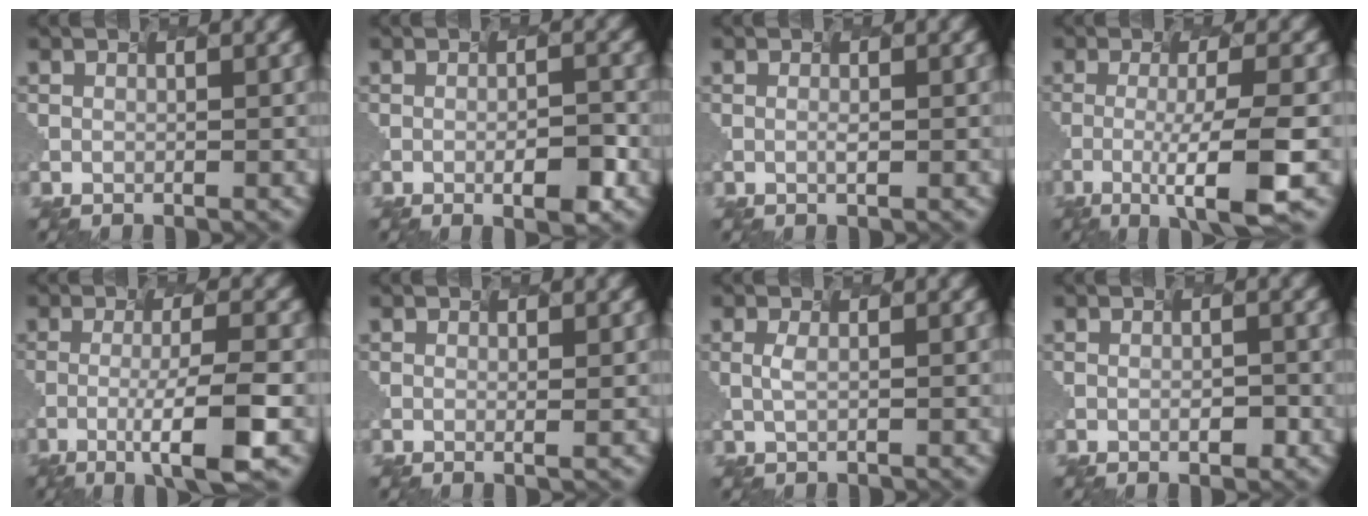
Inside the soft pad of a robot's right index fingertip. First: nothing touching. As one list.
[{"total": 2.6, "force": [-1.6, -0.2, 2.0], "torque": [-0.047, -0.005, 0.006]}, {"total": 0.7, "force": [-0.4, -0.5, -0.1], "torque": [-0.016, -0.004, 0.003]}, {"total": 6.4, "force": [-2.6, 0.4, 5.8], "torque": [-0.097, -0.009, -0.022]}, {"total": 5.6, "force": [-2.5, 0.3, 5.1], "torque": [-0.090, -0.007, -0.021]}, {"total": 0.6, "force": [-0.1, -0.1, 0.6], "torque": [-0.011, 0.001, 0.005]}, {"total": 0.9, "force": [-0.7, -0.6, -0.2], "torque": [-0.021, -0.004, 0.014]}, {"total": 1.1, "force": [-0.9, -0.6, 0.3], "torque": [-0.023, -0.003, 0.014]}]